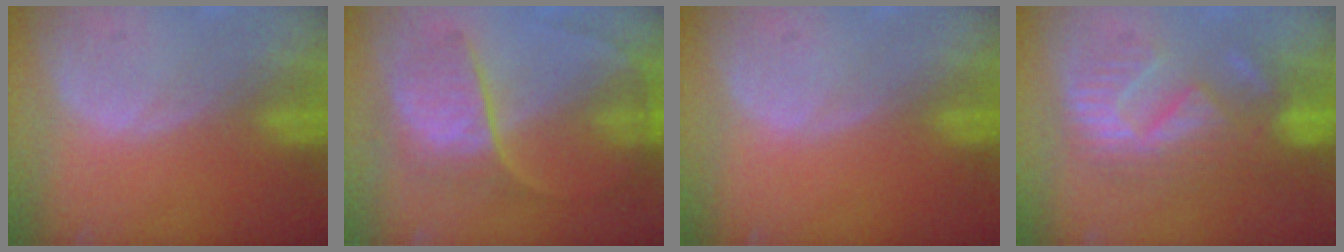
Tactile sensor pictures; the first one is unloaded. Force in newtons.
{"total": 7.6, "press": 7.0, "slide": 2.9}
{"total": 0.0}
{"total": 9.1, "press": 8.9, "slide": 1.9}